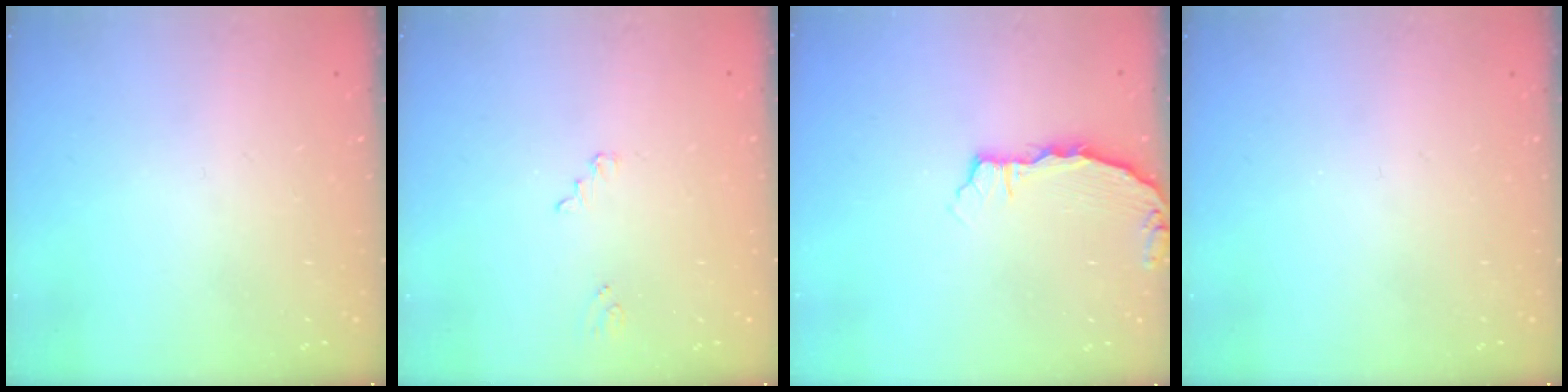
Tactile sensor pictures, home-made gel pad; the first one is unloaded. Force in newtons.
{"total": 1.0, "press": 1.0, "slide": 0.1}
{"total": 3.2, "press": 3.2, "slide": 0.4}
{"total": 0.0}